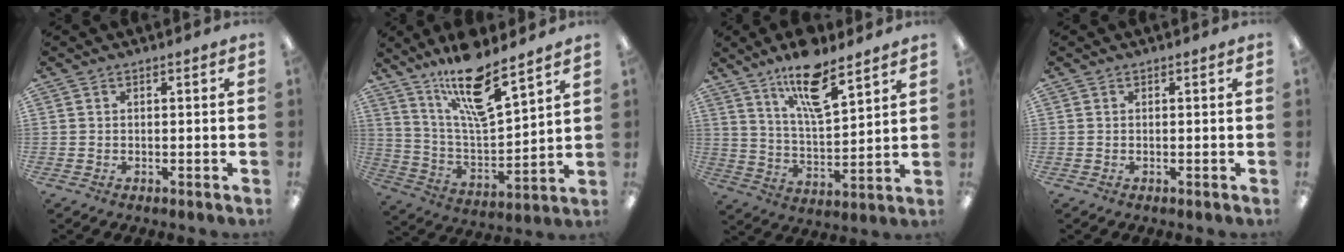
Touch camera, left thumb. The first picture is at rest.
{"total": 16.6, "force": [12.4, 4.2, 10.1], "torque": [-0.182, -0.073, 0.208]}
{"total": 15.0, "force": [10.4, 5.0, 9.6], "torque": [-0.159, -0.046, 0.174]}
{"total": 0.0}